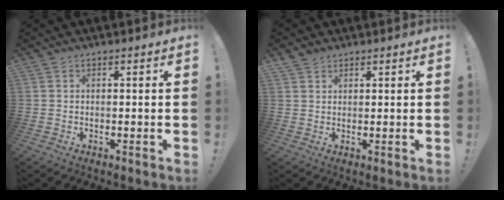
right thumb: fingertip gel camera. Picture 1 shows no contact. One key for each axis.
{"total": 2.4, "fx": 2.1, "fy": 1.1, "fz": 0.5, "tx": 0.005, "ty": -0.016, "tz": 0.036}